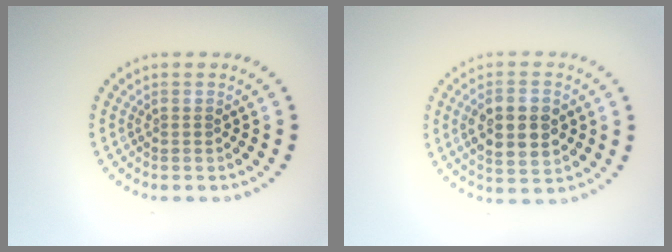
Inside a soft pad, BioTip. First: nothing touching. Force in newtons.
{"total": 5.5, "press": 5.4, "slide": 0.3}